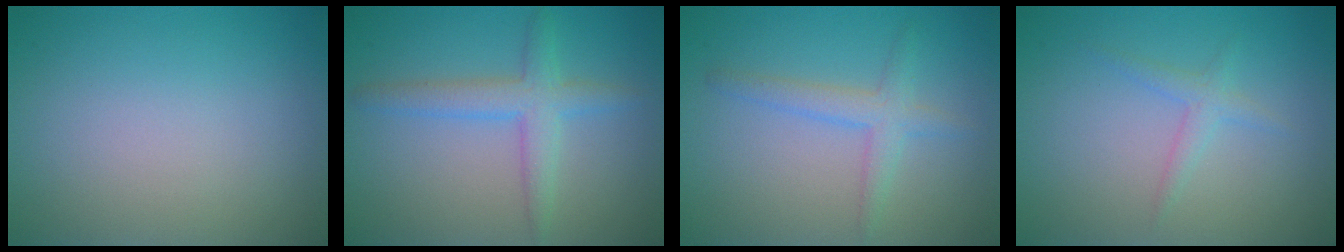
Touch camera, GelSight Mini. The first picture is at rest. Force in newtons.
{"total": 3.3, "press": 3.3, "slide": 0.1}
{"total": 2.4, "press": 2.4, "slide": 0.2}
{"total": 1.4, "press": 1.4, "slide": 0.0}